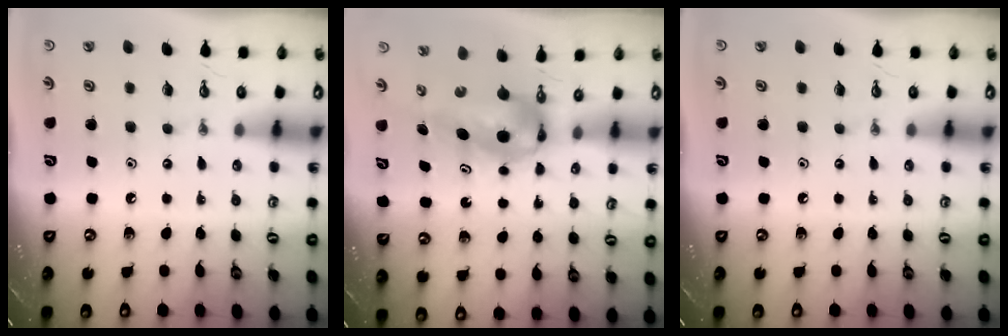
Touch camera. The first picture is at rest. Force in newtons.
{"total": 6.4, "press": 6.0, "slide": 2.1}
{"total": 0.0}